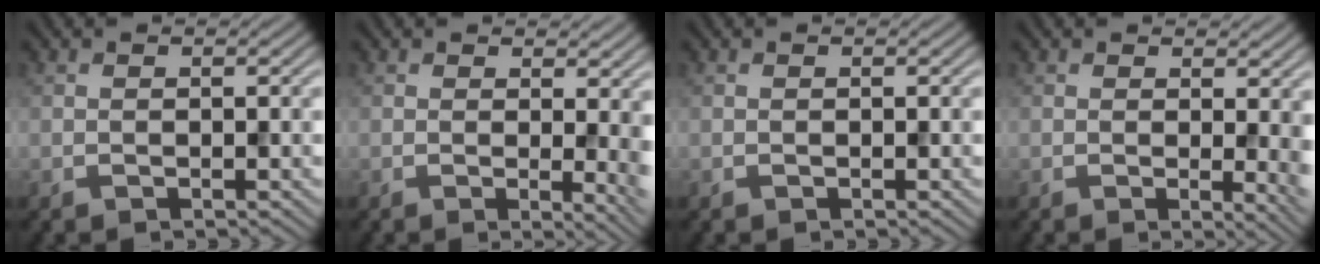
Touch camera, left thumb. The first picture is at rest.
{"total": 4.0, "force": [0.8, 1.0, 3.8], "torque": [-0.054, -0.006, 0.010]}
{"total": 0.0}
{"total": 3.6, "force": [0.9, 0.9, 3.4], "torque": [-0.047, -0.004, 0.012]}